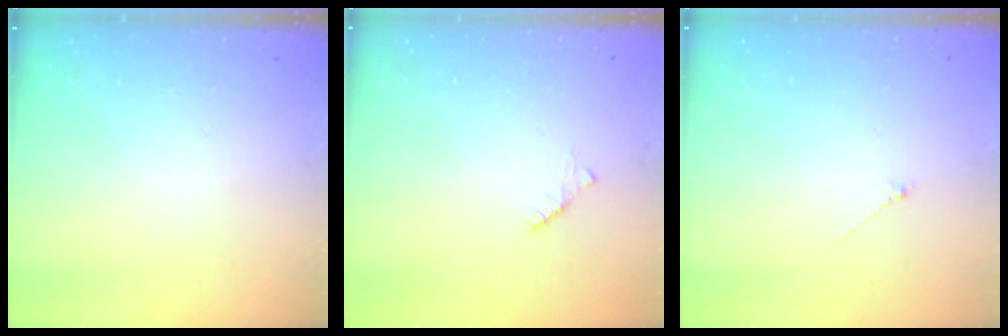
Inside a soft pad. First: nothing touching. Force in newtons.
{"total": 2.2, "press": 2.2, "slide": 0.3}
{"total": 0.6, "press": 0.5, "slide": 0.3}